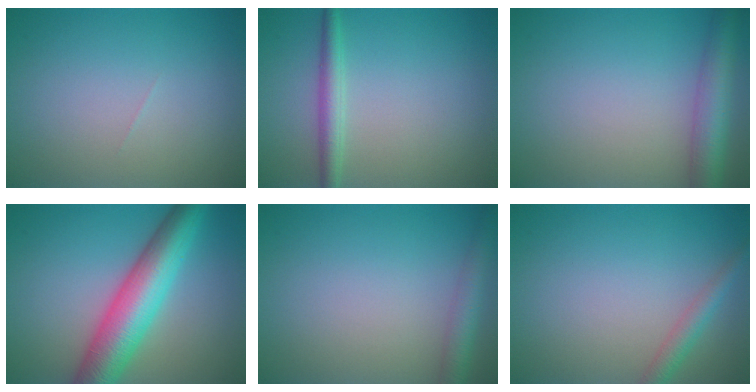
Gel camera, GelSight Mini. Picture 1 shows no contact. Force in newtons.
{"total": 2.4, "press": 2.4, "slide": 0.1}
{"total": 4.9, "press": 4.9, "slide": 0.2}
{"total": 8.6, "press": 8.6, "slide": 0.2}
{"total": 2.8, "press": 2.8, "slide": 0.2}
{"total": 2.0, "press": 2.0, "slide": 0.0}